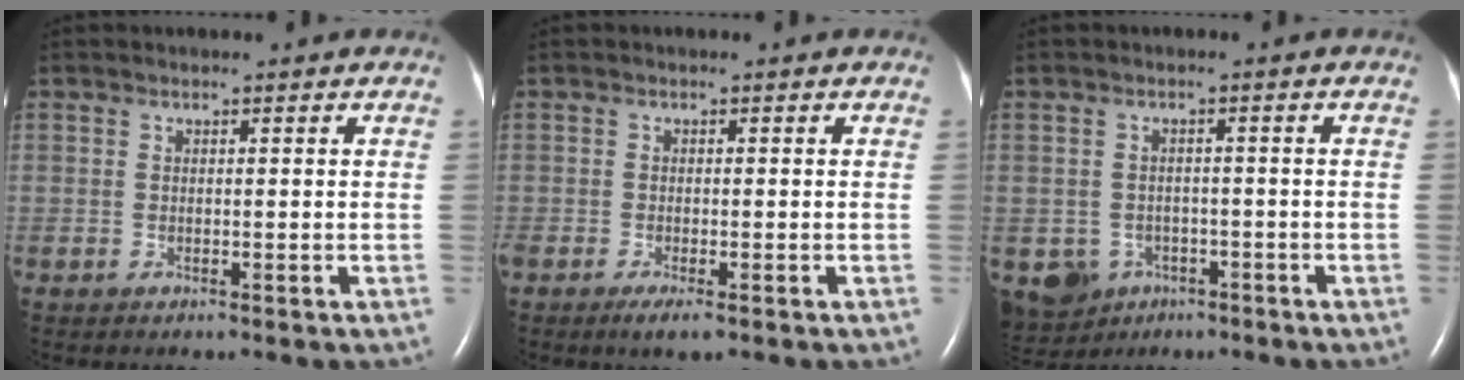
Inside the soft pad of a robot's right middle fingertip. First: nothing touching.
{"total": 2.2, "force": [-1.4, 0.5, 1.7], "torque": [-0.032, -0.005, -0.023]}
{"total": 6.7, "force": [-3.5, 5.6, 1.5], "torque": [-0.040, 0.003, -0.044]}